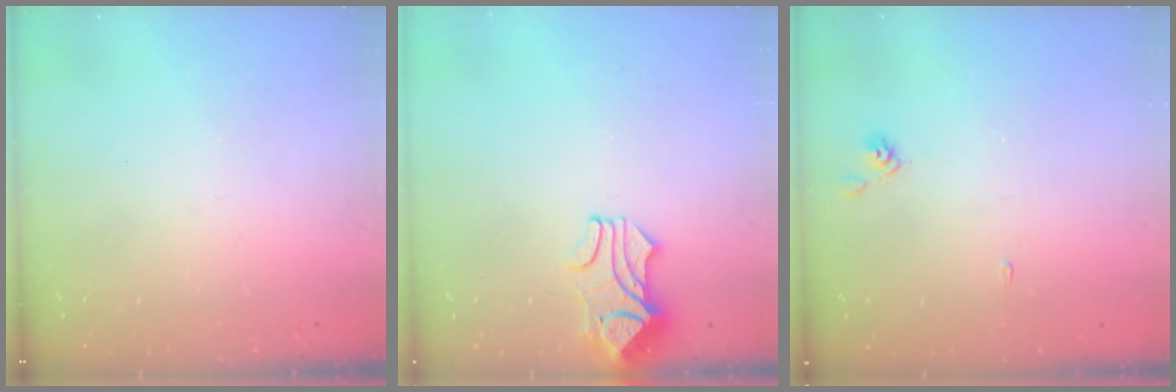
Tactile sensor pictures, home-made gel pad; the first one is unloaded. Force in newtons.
{"total": 1.7, "press": 1.4, "slide": 1.0}
{"total": 4.0, "press": 3.9, "slide": 0.4}